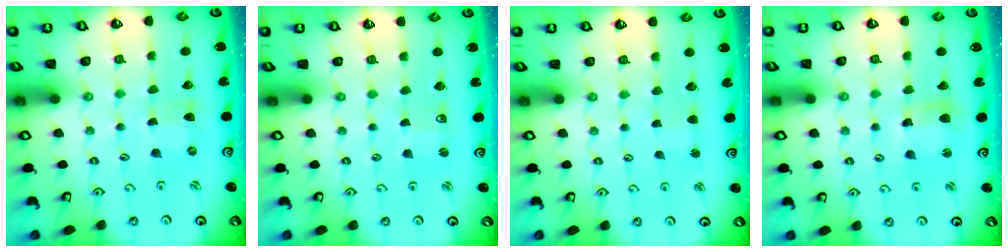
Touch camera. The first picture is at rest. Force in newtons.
{"total": 1.7, "press": 1.7, "slide": 0.3}
{"total": 2.3, "press": 2.3, "slide": 0.2}
{"total": 6.3, "press": 6.2, "slide": 0.7}